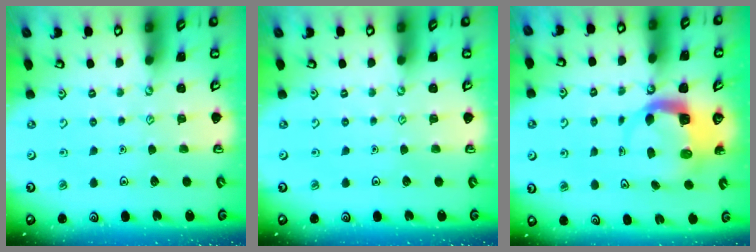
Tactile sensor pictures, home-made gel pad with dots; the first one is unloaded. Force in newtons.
{"total": 0.0}
{"total": 6.2, "press": 6.2, "slide": 0.6}